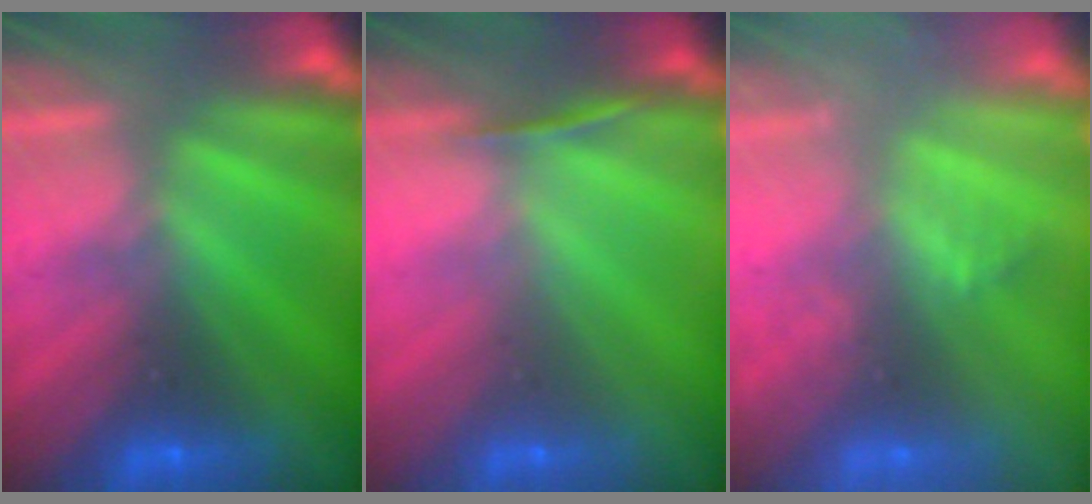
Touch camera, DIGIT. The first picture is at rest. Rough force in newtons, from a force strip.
{"total": 1.3}
{"total": 2.1}